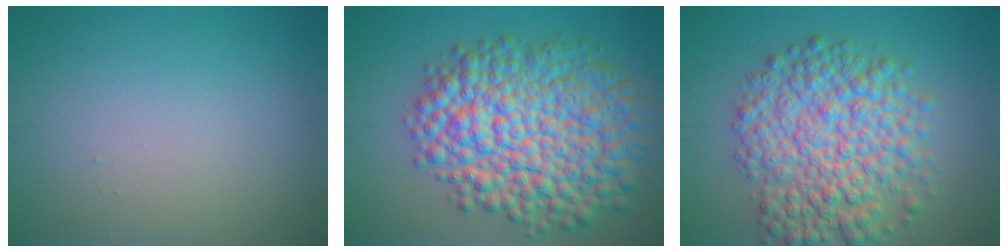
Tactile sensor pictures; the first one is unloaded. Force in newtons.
{"total": 12.5, "press": 12.4, "slide": 0.3}
{"total": 8.4, "press": 8.4, "slide": 0.2}